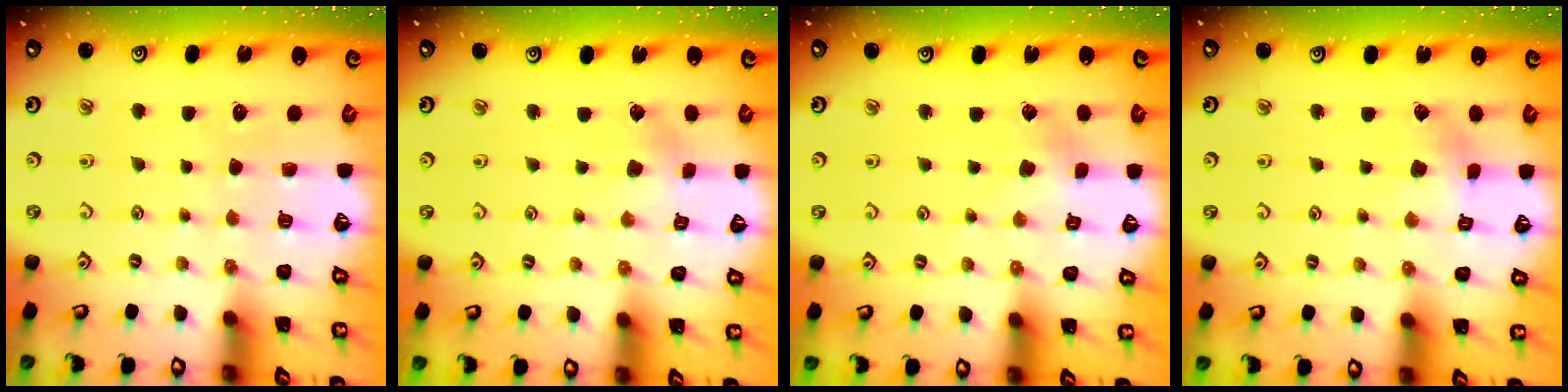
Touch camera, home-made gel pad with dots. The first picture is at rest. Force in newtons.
{"total": 2.1, "press": 2.1, "slide": 0.3}
{"total": 2.8, "press": 2.8, "slide": 0.4}
{"total": 2.6, "press": 2.6, "slide": 0.2}